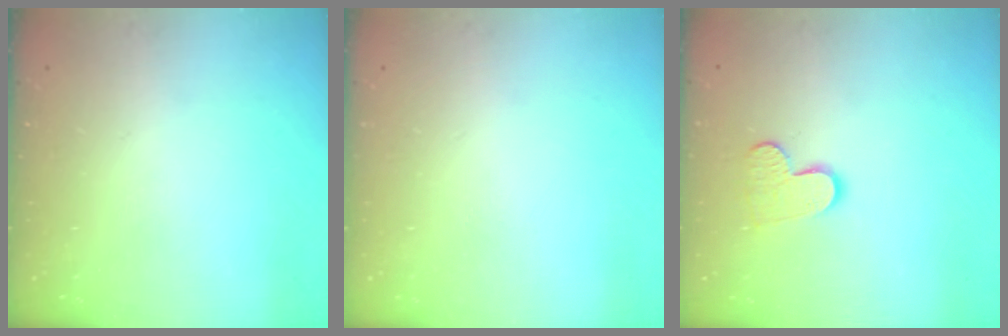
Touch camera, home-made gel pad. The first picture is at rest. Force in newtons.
{"total": 0.0}
{"total": 8.9, "press": 8.9, "slide": 0.7}